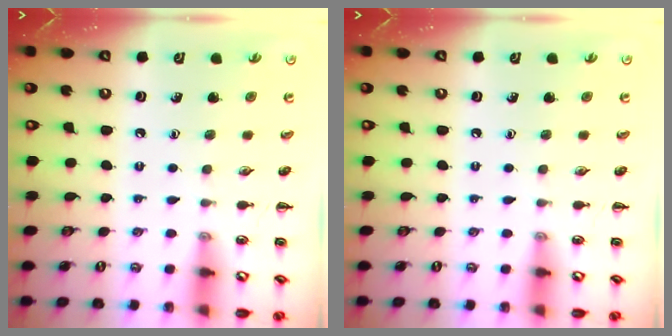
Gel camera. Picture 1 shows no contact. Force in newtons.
{"total": 0.0}